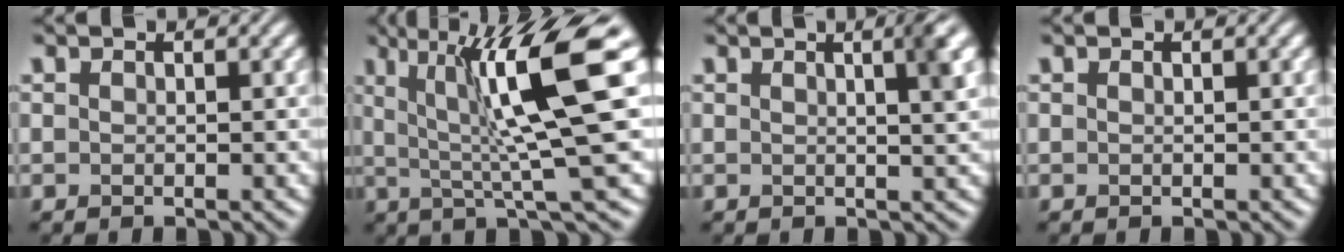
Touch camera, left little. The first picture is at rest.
{"total": 11.8, "force": [2.8, 1.8, 11.3], "torque": [-0.167, 0.005, 0.047]}
{"total": 4.3, "force": [1.4, 1.3, 3.8], "torque": [-0.028, 0.017, 0.009]}
{"total": 0.0}